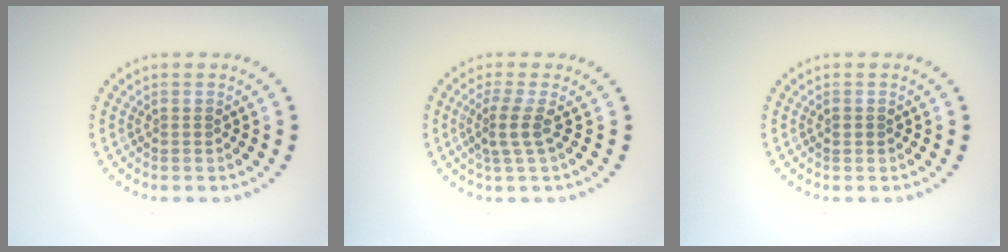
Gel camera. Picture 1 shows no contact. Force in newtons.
{"total": 2.2, "press": 1.5, "slide": 1.7}
{"total": 0.6, "press": 0.6, "slide": 0.1}